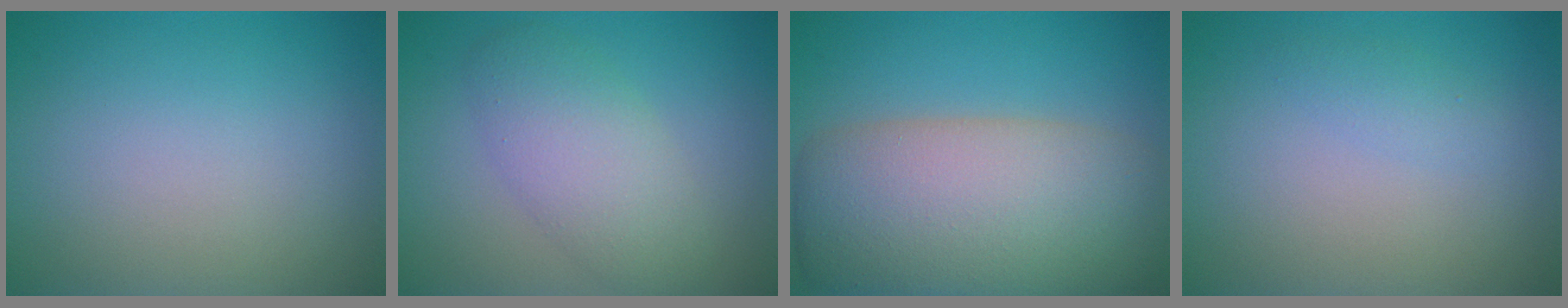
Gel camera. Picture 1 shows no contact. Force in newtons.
{"total": 4.6, "press": 4.5, "slide": 0.6}
{"total": 11.8, "press": 11.8, "slide": 0.8}
{"total": 1.0, "press": 1.0, "slide": 0.0}